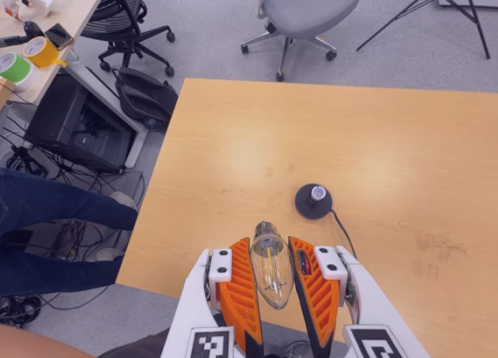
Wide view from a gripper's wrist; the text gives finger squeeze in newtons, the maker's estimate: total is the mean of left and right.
{"total": 12.8, "left": 13.7, "right": 11.9}